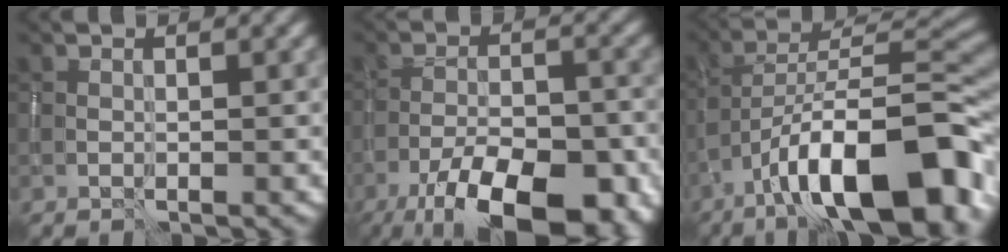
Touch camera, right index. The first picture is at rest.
{"total": 12.3, "force": [-7.8, 4.3, 8.4], "torque": [-0.148, -0.008, -0.129]}
{"total": 14.9, "force": [-8.6, 5.0, 11.0], "torque": [-0.160, 0.013, -0.144]}